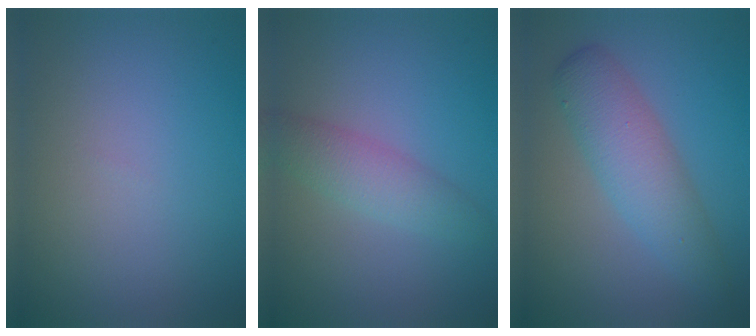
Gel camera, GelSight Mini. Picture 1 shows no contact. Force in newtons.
{"total": 2.9, "press": 2.9, "slide": 0.0}
{"total": 4.7, "press": 4.7, "slide": 0.2}